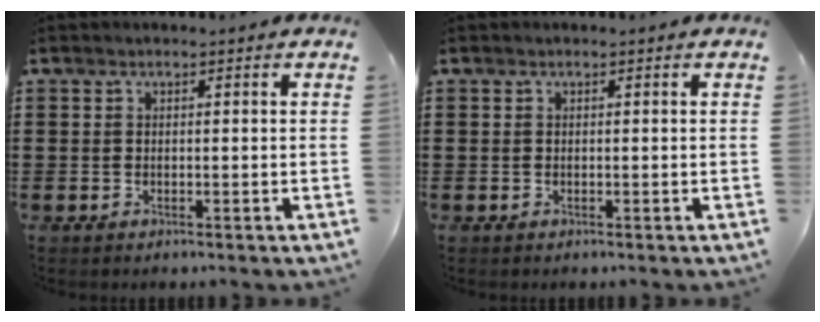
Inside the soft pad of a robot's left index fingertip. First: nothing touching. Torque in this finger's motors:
{"motor_torque": [0.00, 0.00, 0.00, 0.00]}